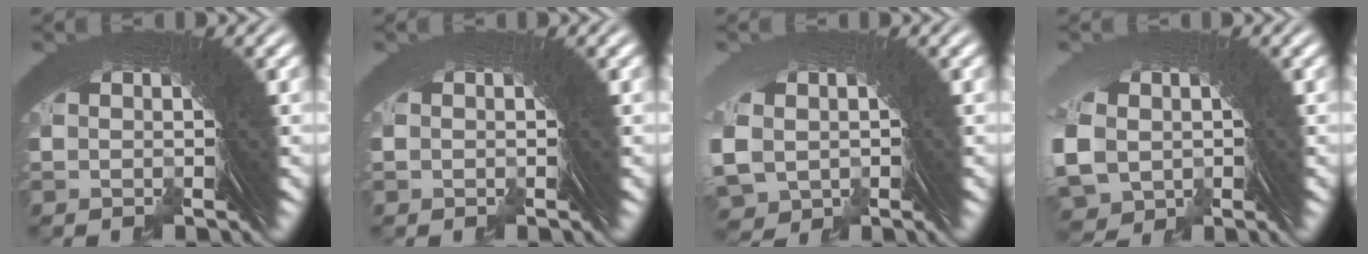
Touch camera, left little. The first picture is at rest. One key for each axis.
{"total": 1.4, "fx": -0.6, "fy": -0.7, "fz": -1.1, "tx": 0.023, "ty": 0.000, "tz": -0.008}
{"total": 3.4, "fx": -1.8, "fy": 2.9, "fz": 0.3, "tx": -0.018, "ty": -0.017, "tz": -0.021}
{"total": 4.8, "fx": -2.0, "fy": 4.3, "fz": 0.8, "tx": -0.032, "ty": -0.017, "tz": -0.028}